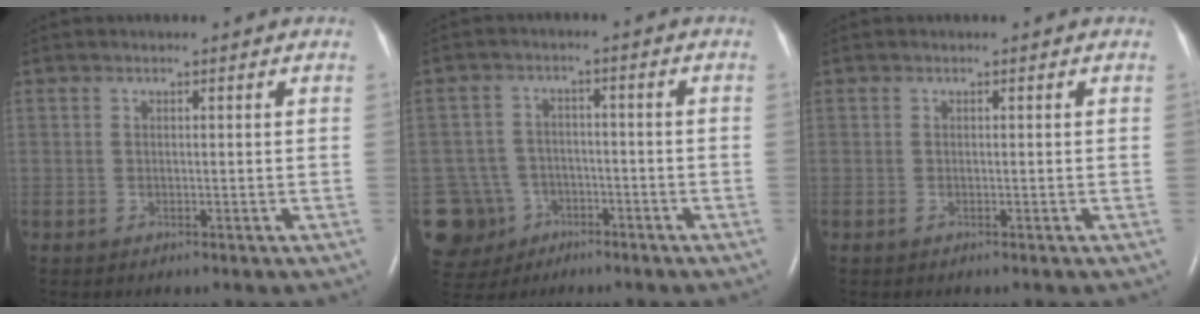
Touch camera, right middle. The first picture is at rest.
{"total": 9.5, "force": [-4.3, 8.4, 1.3], "torque": [-0.048, 0.013, -0.056]}
{"total": 0.0}